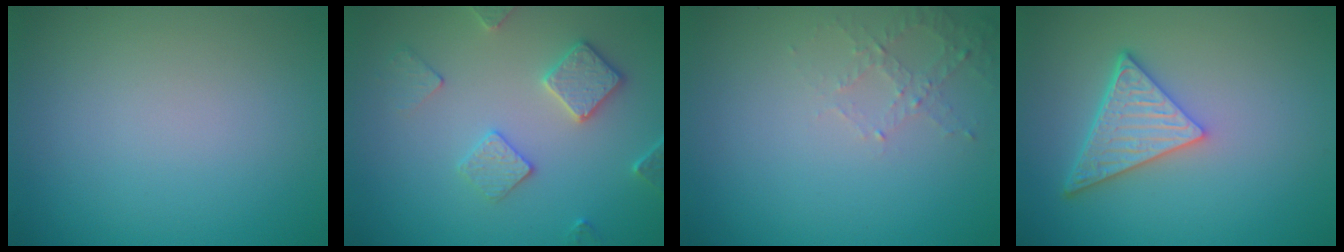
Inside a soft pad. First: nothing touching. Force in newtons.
{"total": 3.3, "press": 3.1, "slide": 0.9}
{"total": 1.8, "press": 1.7, "slide": 0.5}
{"total": 5.1, "press": 4.1, "slide": 3.0}